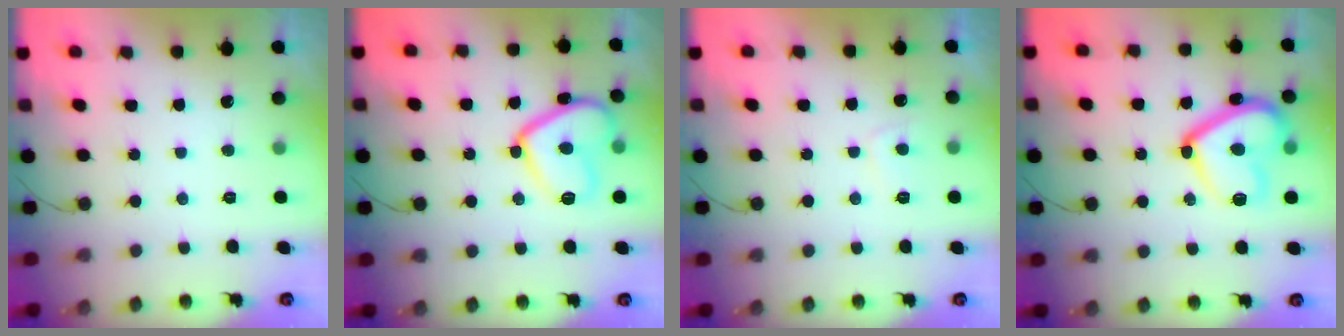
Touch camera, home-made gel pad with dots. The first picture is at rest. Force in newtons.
{"total": 14.2, "press": 14.1, "slide": 1.2}
{"total": 2.9, "press": 2.8, "slide": 0.6}
{"total": 17.0, "press": 16.9, "slide": 1.1}